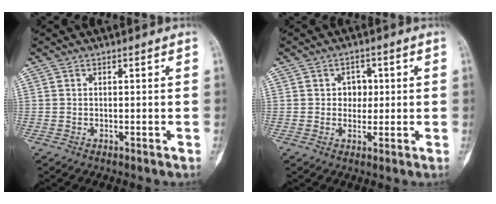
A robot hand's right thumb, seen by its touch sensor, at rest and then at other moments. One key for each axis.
{"total": 4.9, "fx": 0.6, "fy": 4.1, "fz": 2.6, "tx": 0.000, "ty": 0.006, "tz": 0.003}